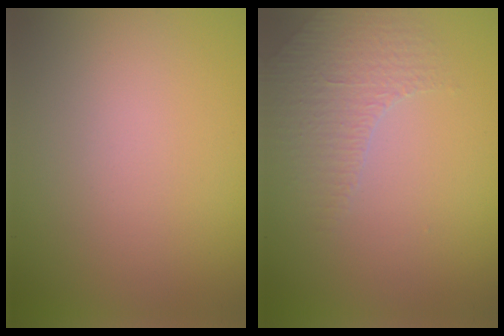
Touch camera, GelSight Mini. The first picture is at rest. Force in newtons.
{"total": 1.5, "press": 1.2, "slide": 0.8}